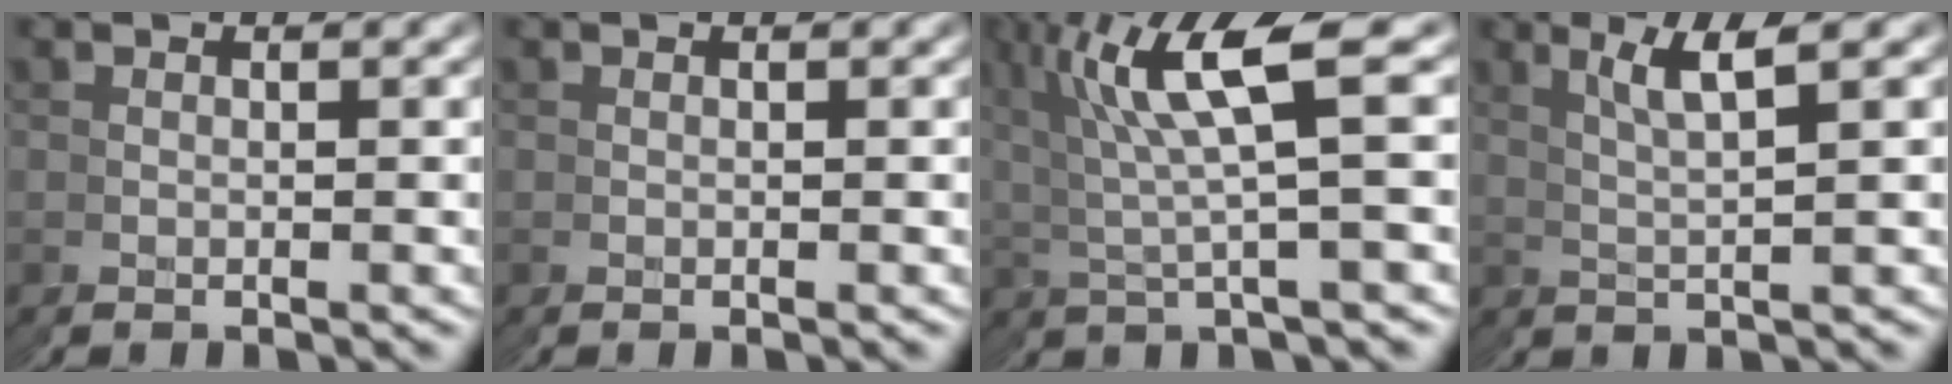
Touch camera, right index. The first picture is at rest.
{"total": 0.0}
{"total": 6.1, "force": [2.2, 2.3, 5.2], "torque": [-0.102, 0.006, 0.038]}
{"total": 2.0, "force": [1.7, -0.4, 0.9], "torque": [-0.027, 0.005, 0.028]}